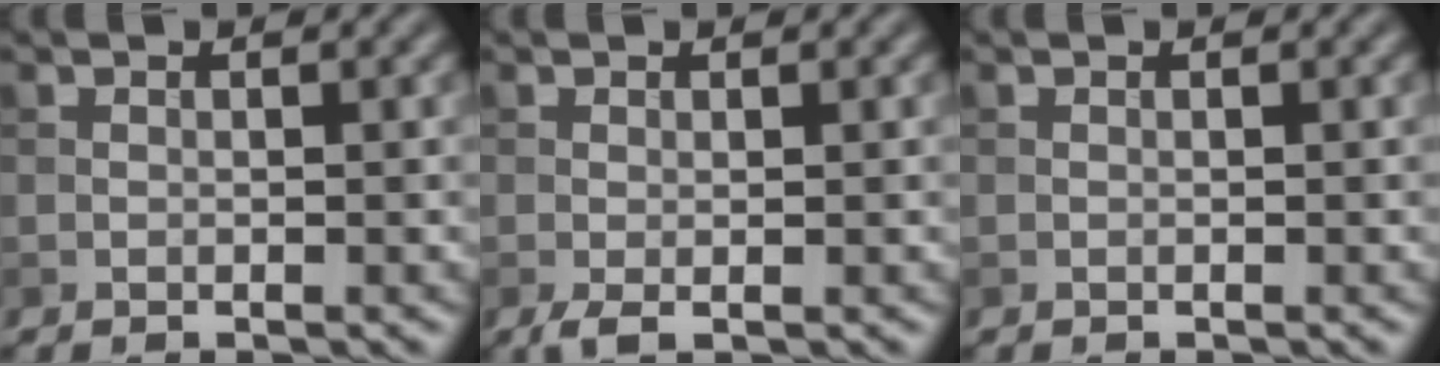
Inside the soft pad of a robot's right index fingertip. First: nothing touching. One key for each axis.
{"total": 1.2, "fx": -0.4, "fy": 0.3, "fz": 1.1, "tx": -0.026, "ty": -0.004, "tz": -0.008}
{"total": 0.0}